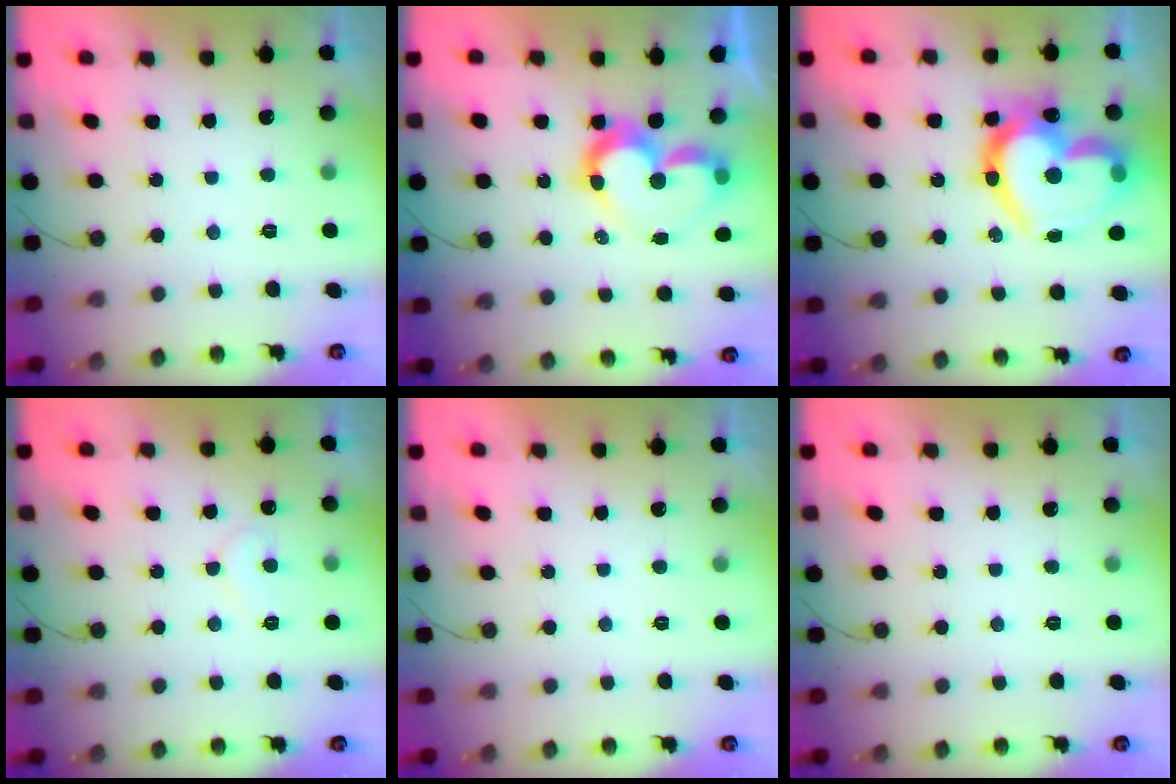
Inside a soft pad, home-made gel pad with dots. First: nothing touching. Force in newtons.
{"total": 11.4, "press": 11.3, "slide": 1.1}
{"total": 27.4, "press": 27.4, "slide": 2.2}
{"total": 6.3, "press": 6.3, "slide": 0.4}
{"total": 1.9, "press": 1.9, "slide": 0.0}
{"total": 0.0}